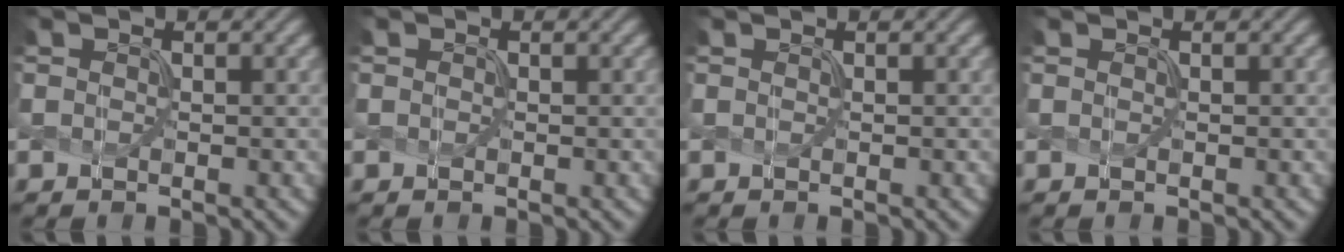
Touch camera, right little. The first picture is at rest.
{"total": 0.0}
{"total": 0.0}
{"total": 0.0}